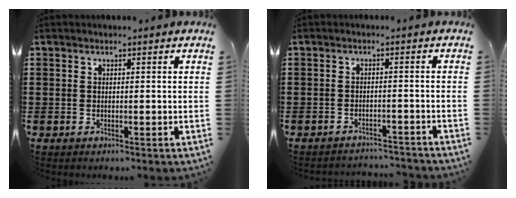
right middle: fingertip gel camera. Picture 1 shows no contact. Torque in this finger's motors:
{"motor_torque": [0.00, -0.01, -0.33, -0.08]}